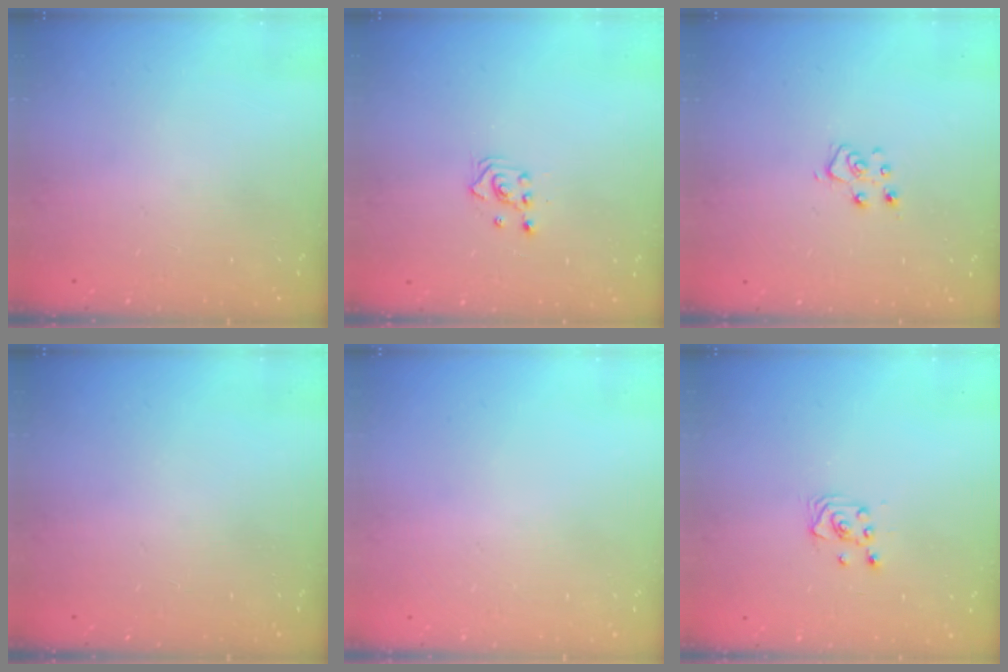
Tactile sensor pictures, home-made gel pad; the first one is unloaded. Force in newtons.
{"total": 2.3, "press": 2.3, "slide": 0.3}
{"total": 5.7, "press": 5.7, "slide": 0.5}
{"total": 0.0}
{"total": 0.0}
{"total": 2.2, "press": 2.2, "slide": 0.3}